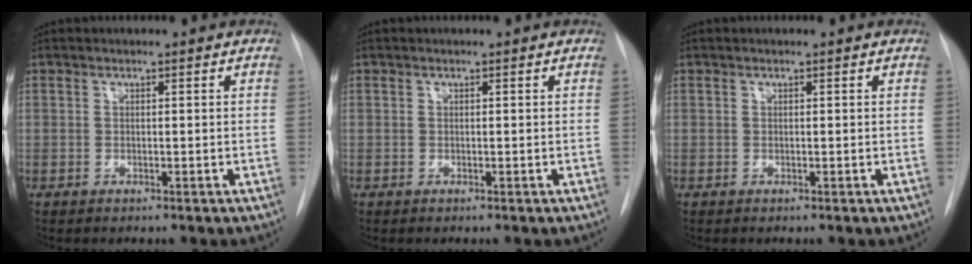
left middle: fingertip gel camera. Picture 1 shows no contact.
{"total": 0.0}
{"total": 0.0}